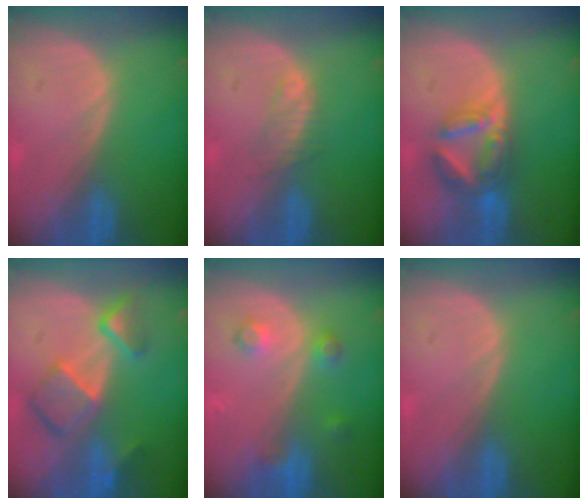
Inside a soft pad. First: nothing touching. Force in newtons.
{"total": 2.3, "press": 2.3, "slide": 0.2}
{"total": 7.2, "press": 6.2, "slide": 3.5}
{"total": 7.9, "press": 6.9, "slide": 3.9}
{"total": 3.7, "press": 3.4, "slide": 1.4}
{"total": 0.0}